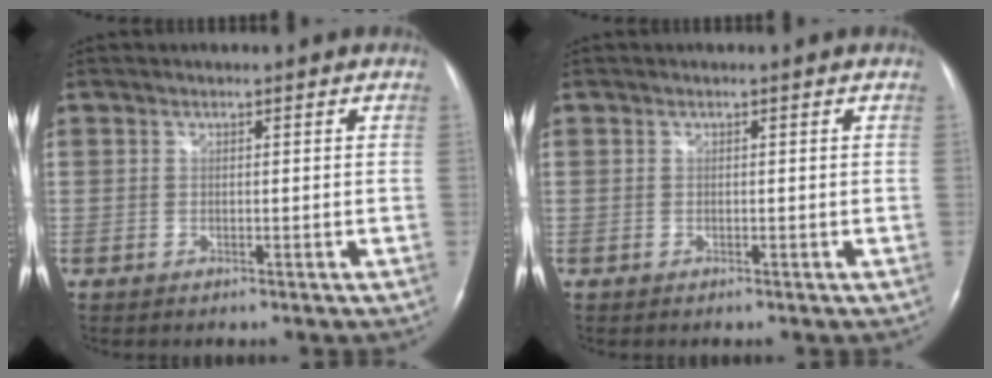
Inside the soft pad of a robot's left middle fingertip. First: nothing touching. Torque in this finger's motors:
{"motor_torque": [0.22, -0.16, 0.08, 0.02]}